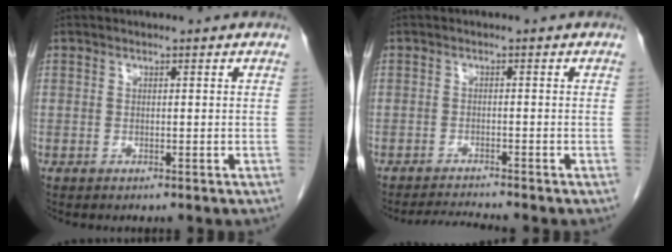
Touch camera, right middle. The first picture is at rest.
{"total": 2.9, "force": [-2.7, -1.2, 0.0], "torque": [-0.007, -0.019, -0.047]}